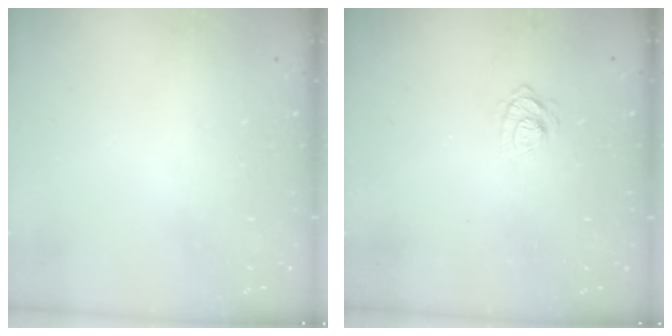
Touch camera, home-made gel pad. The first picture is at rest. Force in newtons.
{"total": 6.9, "press": 6.8, "slide": 1.0}